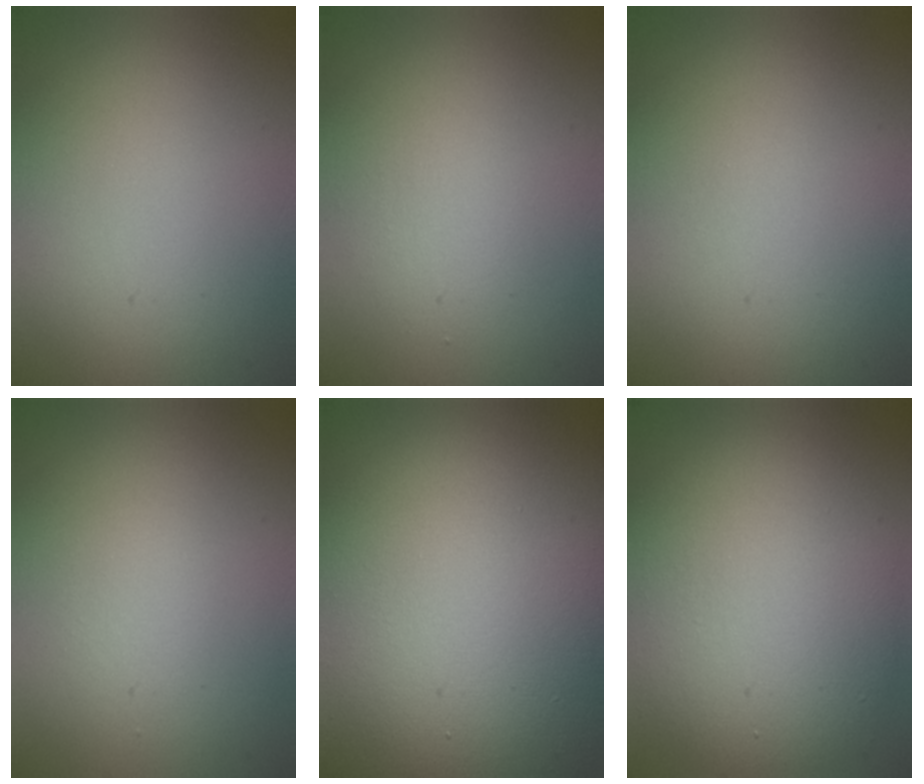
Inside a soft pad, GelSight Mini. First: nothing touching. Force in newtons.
{"total": 2.0, "press": 2.0, "slide": 0.2}
{"total": 0.0}
{"total": 1.1, "press": 1.1, "slide": 0.1}
{"total": 22.5, "press": 22.5, "slide": 1.0}
{"total": 9.3, "press": 9.3, "slide": 0.6}